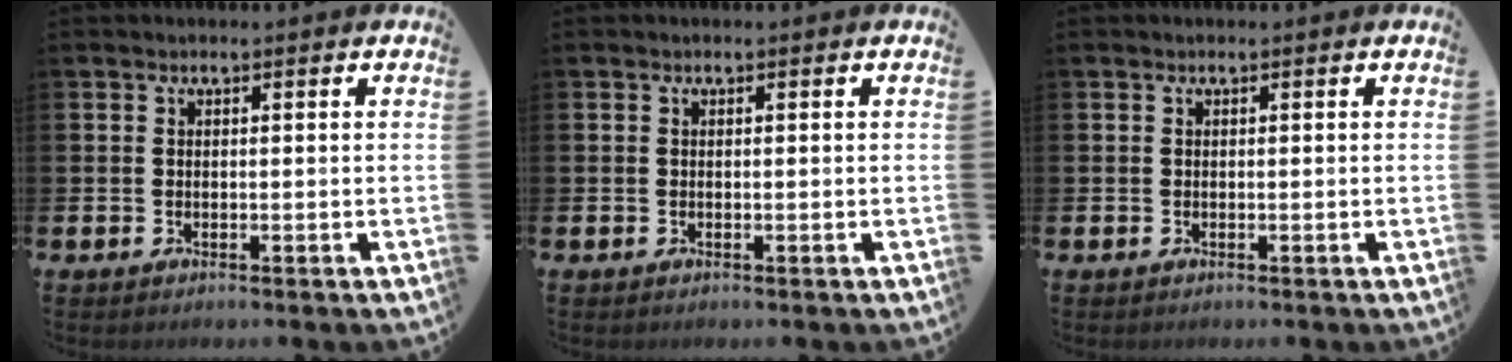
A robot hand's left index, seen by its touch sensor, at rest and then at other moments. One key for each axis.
{"total": 0.0}
{"total": 0.0}